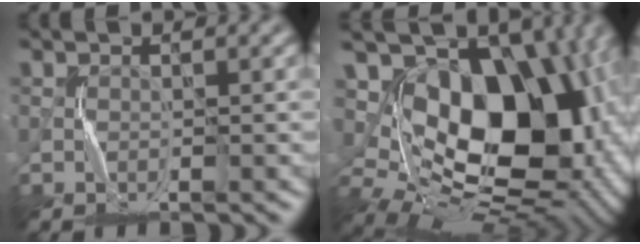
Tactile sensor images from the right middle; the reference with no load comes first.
{"total": 16.3, "force": [2.7, 11.1, 11.6], "torque": [-0.134, 0.003, 0.053]}